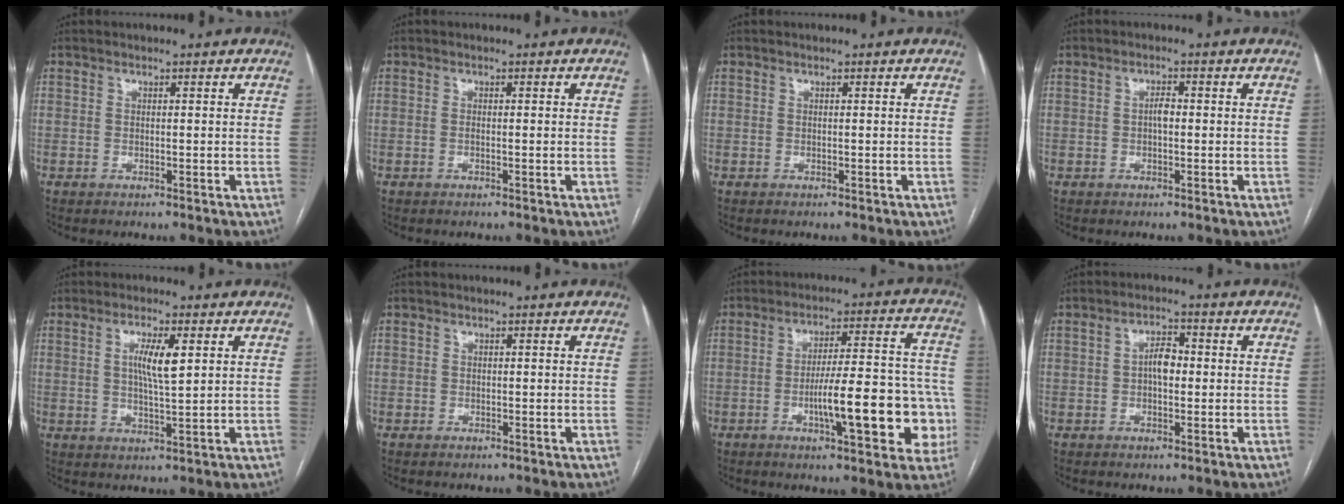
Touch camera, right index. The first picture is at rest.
{"total": 0.7, "force": [-0.1, 0.1, 0.7], "torque": [-0.015, -0.001, 0.000]}
{"total": 0.0}
{"total": 1.6, "force": [-0.1, 0.6, 1.5], "torque": [-0.025, 0.004, -0.003]}
{"total": 5.5, "force": [1.5, 0.7, 5.2], "torque": [-0.099, -0.001, 0.029]}
{"total": 0.6, "force": [-0.1, 0.6, -0.1], "torque": [0.003, 0.006, -0.003]}
{"total": 16.5, "force": [-4.7, 3.8, 15.3], "torque": [-0.188, 0.032, -0.059]}
{"total": 3.5, "force": [-0.1, 1.7, 3.1], "torque": [-0.055, 0.010, -0.002]}